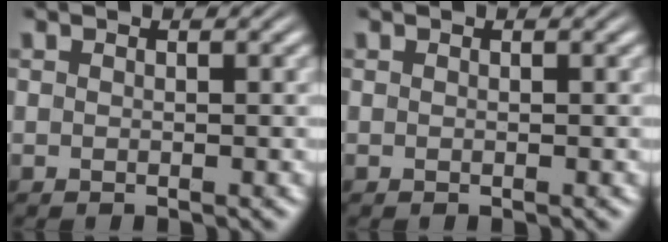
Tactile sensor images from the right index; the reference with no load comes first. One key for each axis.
{"total": 0.0}